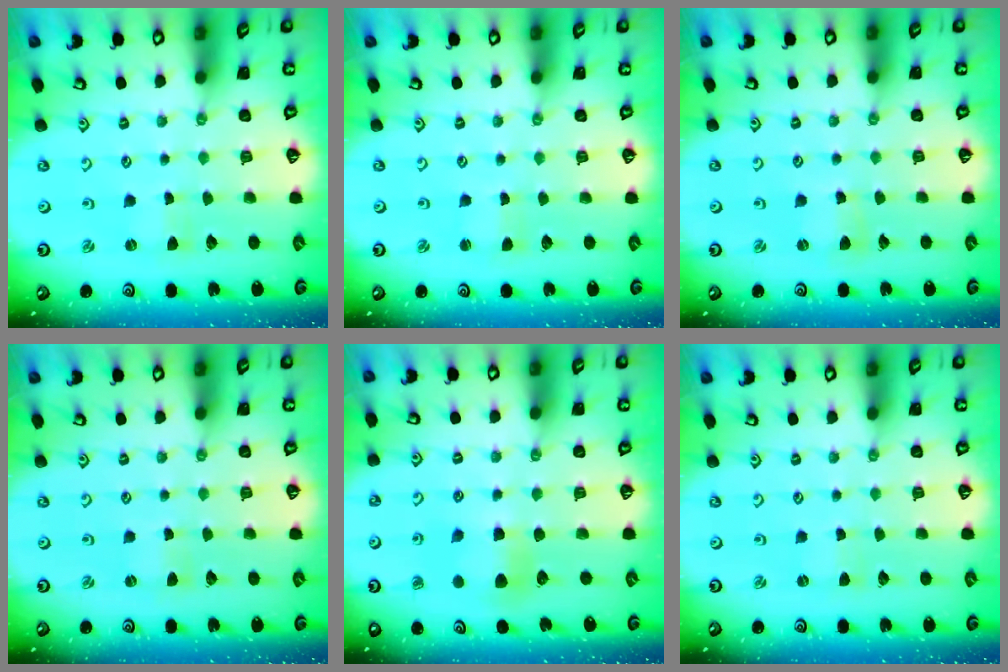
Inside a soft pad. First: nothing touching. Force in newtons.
{"total": 0.9, "press": 0.9, "slide": 0.1}
{"total": 2.6, "press": 2.6, "slide": 0.1}
{"total": 0.0}
{"total": 5.6, "press": 5.6, "slide": 0.1}
{"total": 0.0}